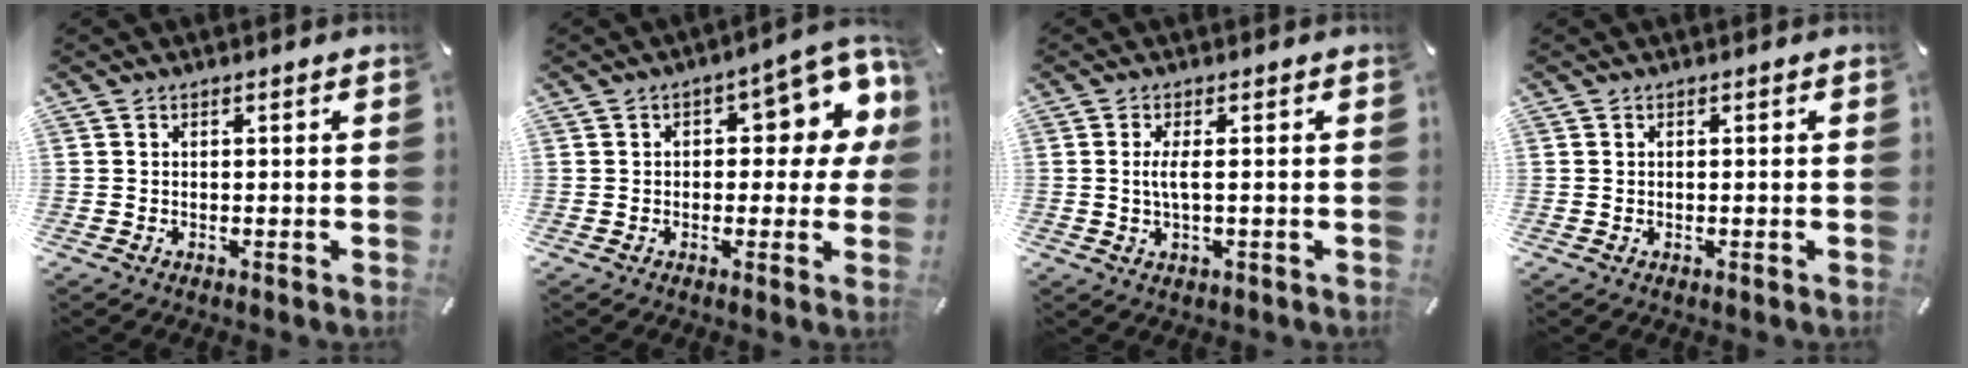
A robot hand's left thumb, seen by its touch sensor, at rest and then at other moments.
{"total": 12.5, "force": [3.7, 5.9, 10.3], "torque": [-0.120, -0.021, 0.059]}
{"total": 4.0, "force": [0.3, 1.0, 3.8], "torque": [-0.079, -0.003, 0.001]}
{"total": 0.0}